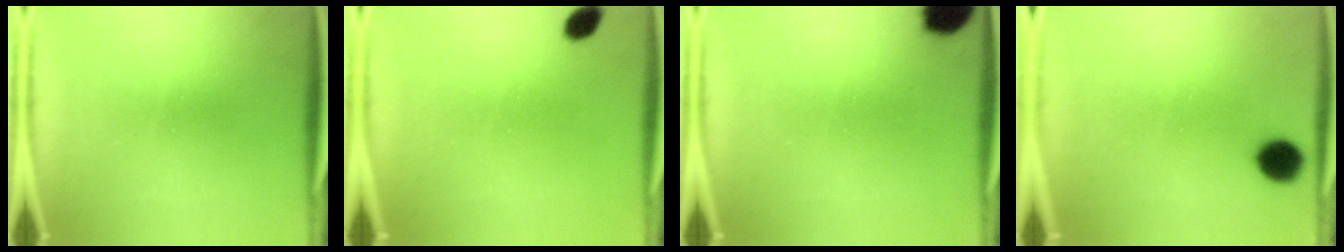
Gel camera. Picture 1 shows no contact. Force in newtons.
{"total": 2.7}
{"total": 9.1}
{"total": 6.0}